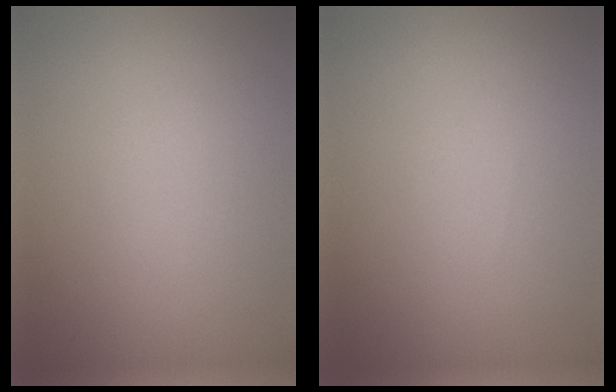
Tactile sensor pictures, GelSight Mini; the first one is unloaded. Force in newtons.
{"total": 0.0}